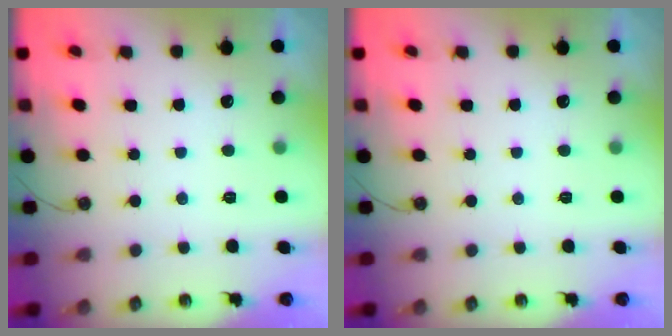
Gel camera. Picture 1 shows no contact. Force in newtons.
{"total": 0.0}